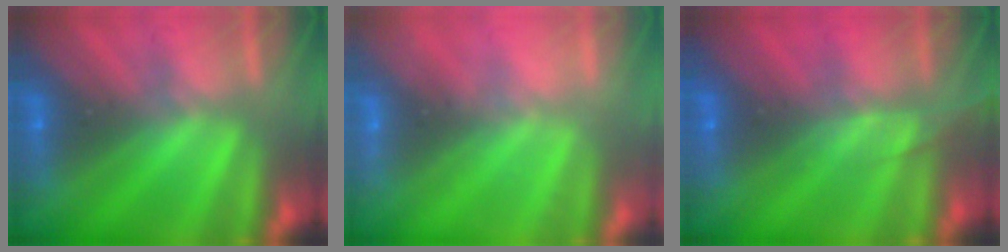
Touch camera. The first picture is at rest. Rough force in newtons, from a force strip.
{"total": 2.3}
{"total": 2.6}